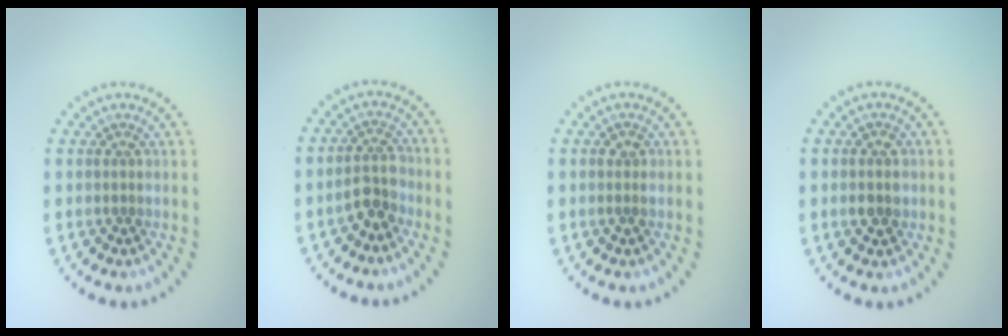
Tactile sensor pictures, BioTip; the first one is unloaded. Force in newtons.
{"total": 2.6, "press": 2.4, "slide": 1.1}
{"total": 0.9, "press": 0.9, "slide": 0.3}
{"total": 2.5, "press": 2.5, "slide": 0.1}